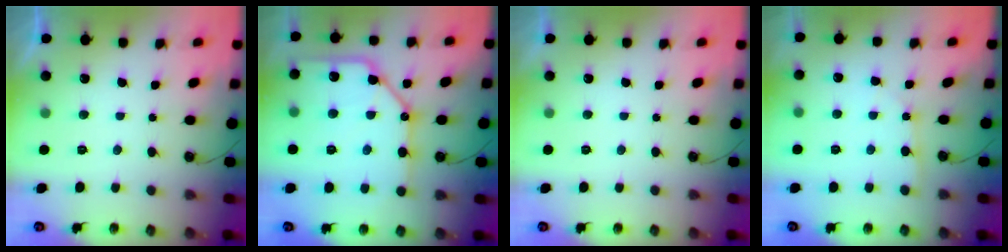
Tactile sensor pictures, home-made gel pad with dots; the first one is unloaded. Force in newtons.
{"total": 17.5, "press": 17.4, "slide": 2.2}
{"total": 0.0}
{"total": 2.2, "press": 2.2, "slide": 0.2}